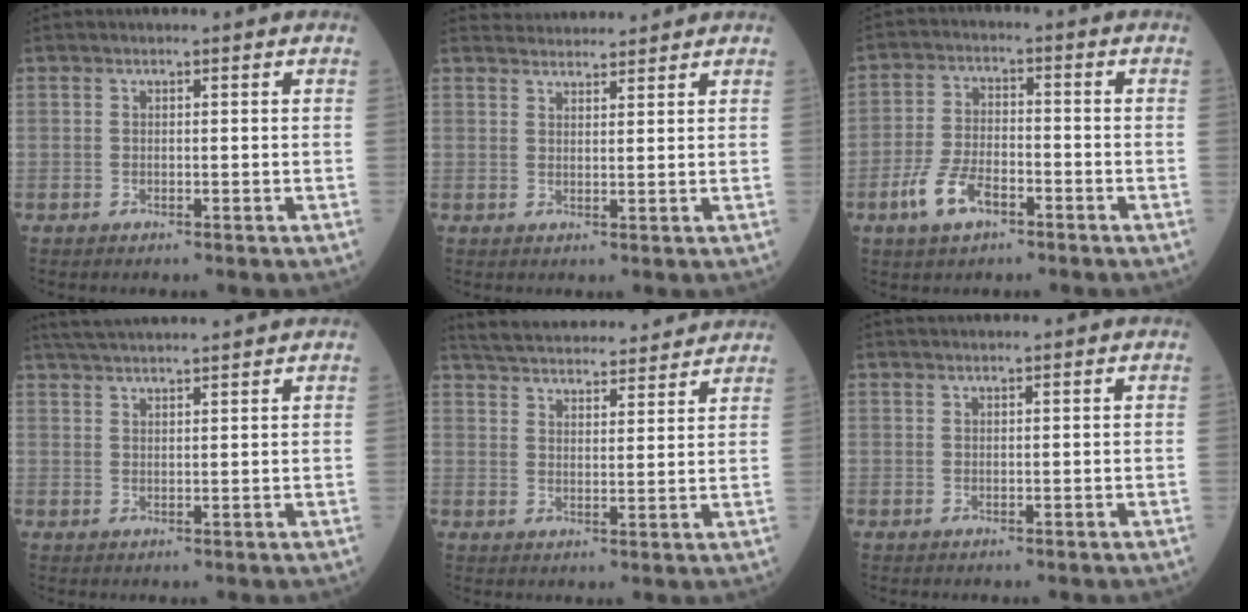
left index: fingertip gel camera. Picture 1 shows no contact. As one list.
[{"total": 4.9, "force": [4.8, 0.5, 0.3], "torque": [-0.010, 0.029, 0.074]}, {"total": 7.0, "force": [-4.0, 3.1, 4.8], "torque": [-0.108, -0.005, -0.080]}, {"total": 9.8, "force": [9.0, -0.3, 3.7], "torque": [-0.068, 0.035, 0.136]}, {"total": 19.4, "force": [18.4, 2.8, 5.7], "torque": [-0.097, 0.026, 0.256]}, {"total": 2.8, "force": [2.7, -0.2, 0.9], "torque": [-0.008, 0.026, 0.041]}]